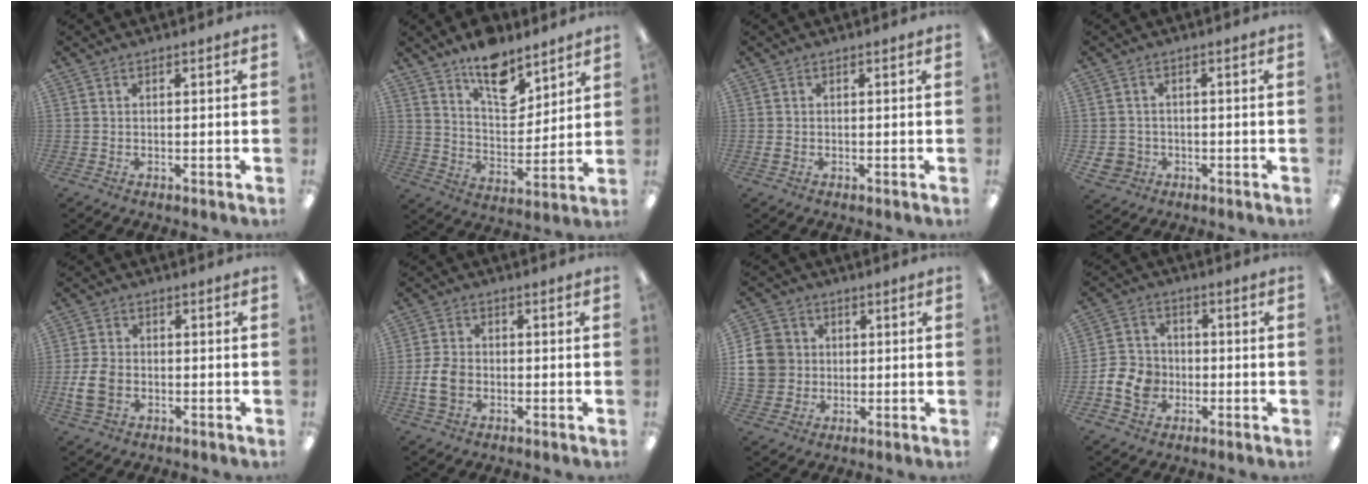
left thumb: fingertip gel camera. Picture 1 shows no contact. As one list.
[{"total": 13.1, "force": [9.6, 6.3, 6.3], "torque": [-0.087, -0.060, 0.171]}, {"total": 0.8, "force": [-0.3, 0.5, 0.6], "torque": [-0.011, -0.001, -0.005]}, {"total": 4.2, "force": [-1.8, 3.6, 1.1], "torque": [-0.031, 0.003, -0.032]}, {"total": 6.8, "force": [-1.9, 4.9, 4.4], "torque": [-0.087, 0.002, -0.034]}, {"total": 6.7, "force": [-1.8, 4.8, 4.3], "torque": [-0.088, 0.007, -0.031]}, {"total": 10.5, "force": [0.9, 9.8, 3.7], "torque": [-0.093, 0.009, 0.022]}, {"total": 8.4, "force": [-2.7, 7.1, 3.6], "torque": [-0.076, 0.020, -0.045]}]